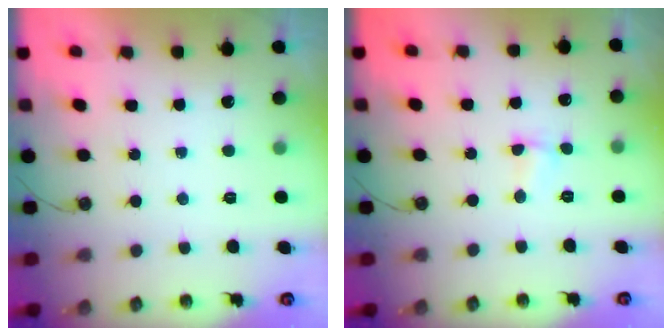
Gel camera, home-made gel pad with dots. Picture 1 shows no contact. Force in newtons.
{"total": 2.0, "press": 1.9, "slide": 0.5}